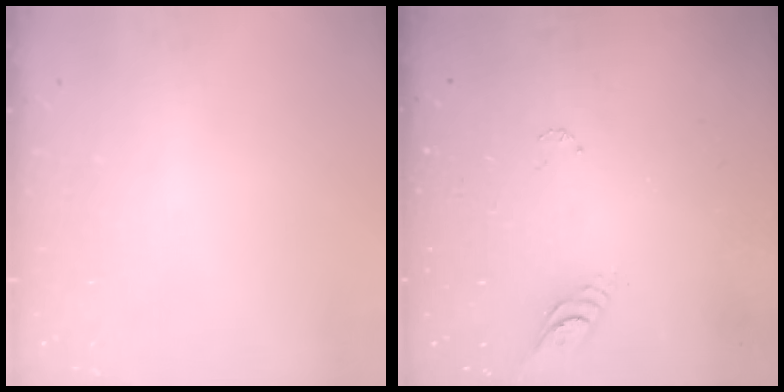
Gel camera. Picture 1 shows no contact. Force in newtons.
{"total": 4.0, "press": 4.0, "slide": 0.4}